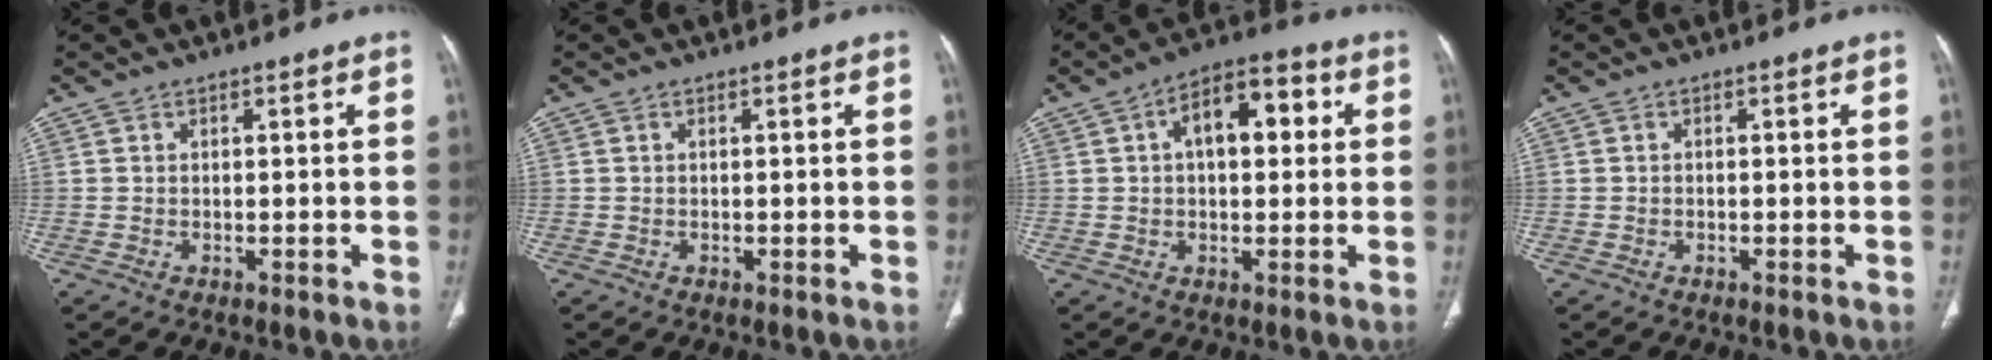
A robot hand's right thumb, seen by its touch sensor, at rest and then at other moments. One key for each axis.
{"total": 0.0}
{"total": 10.8, "fx": 2.5, "fy": 5.8, "fz": 8.8, "tx": -0.112, "ty": 0.027, "tz": 0.030}
{"total": 0.0}